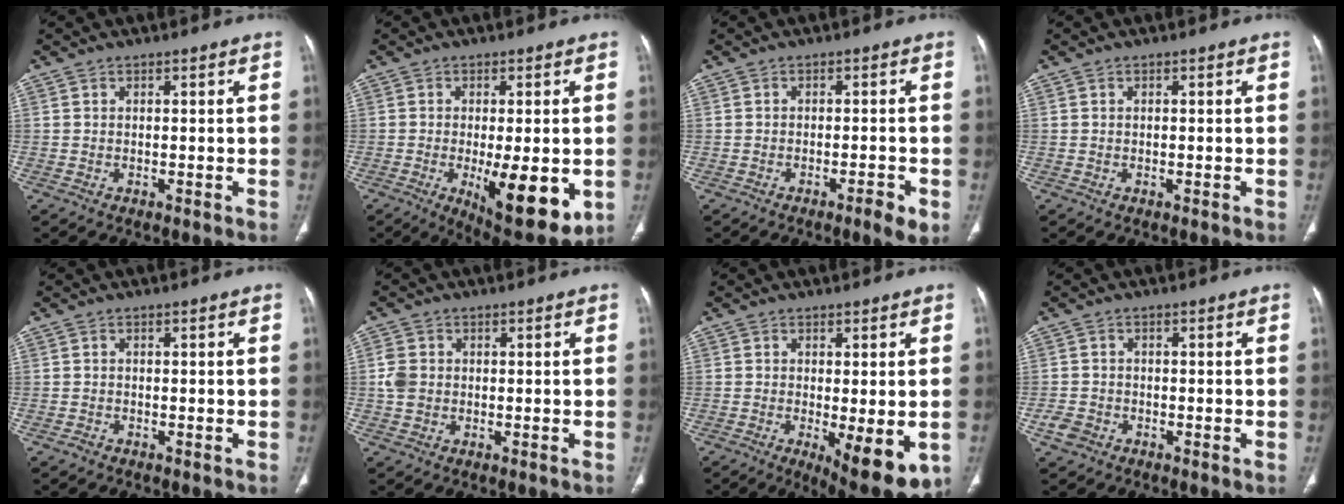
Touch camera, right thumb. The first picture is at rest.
{"total": 14.4, "force": [-3.4, 5.0, 13.1], "torque": [-0.176, -0.026, -0.037]}
{"total": 3.5, "force": [-1.8, 0.6, 3.0], "torque": [-0.047, 0.005, -0.029]}
{"total": 0.0}
{"total": 0.8, "force": [-0.6, 0.5, 0.2], "torque": [-0.004, 0.001, -0.016]}
{"total": 3.7, "force": [0.0, 3.1, 2.0], "torque": [-0.040, 0.005, -0.001]}
{"total": 10.8, "force": [-3.1, 3.7, 9.7], "torque": [-0.128, -0.023, -0.036]}
{"total": 2.7, "force": [-1.5, 2.1, 1.1], "torque": [-0.016, 0.006, -0.029]}